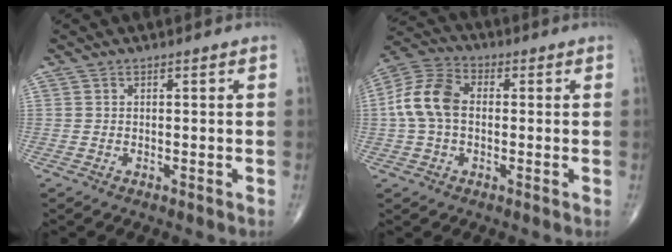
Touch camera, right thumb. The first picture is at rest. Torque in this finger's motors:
{"motor_torque": [0.14, 0.27, 0.71, 0.10, 0.11]}